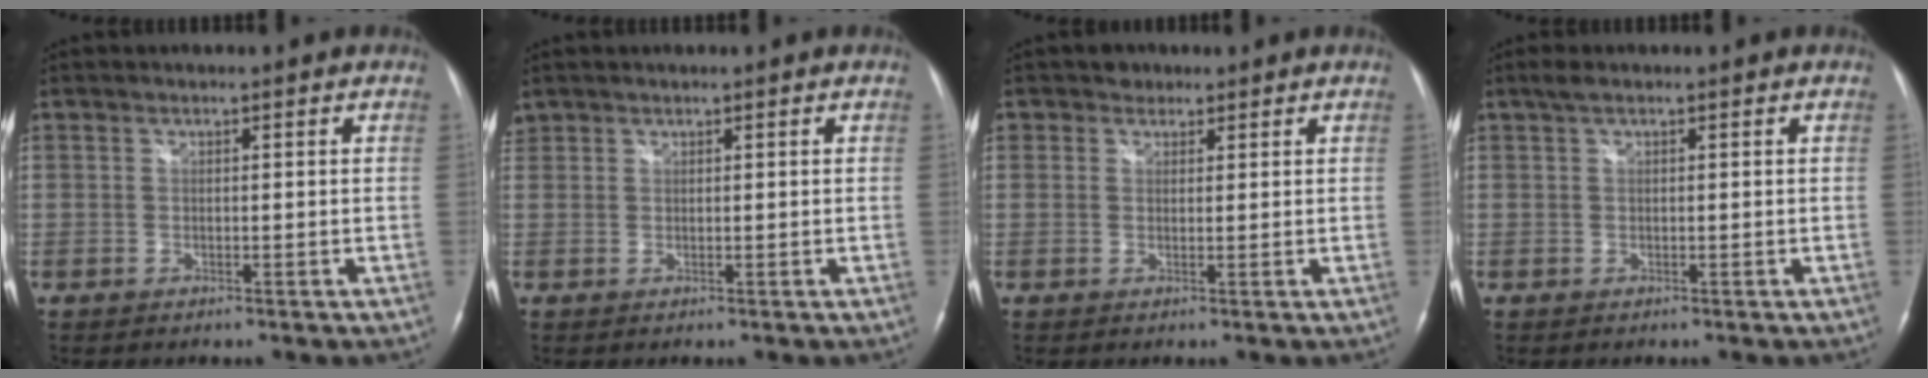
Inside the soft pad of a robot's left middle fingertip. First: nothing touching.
{"total": 1.1, "force": [0.9, 0.6, 0.0], "torque": [-0.003, 0.014, 0.020]}
{"total": 1.8, "force": [1.2, 1.4, 0.1], "torque": [0.000, 0.003, 0.014]}
{"total": 1.4, "force": [0.9, 0.5, 0.9], "torque": [-0.021, 0.016, 0.018]}